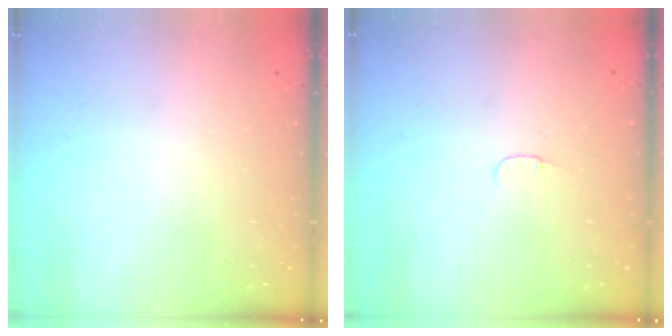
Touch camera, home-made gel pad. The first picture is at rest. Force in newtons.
{"total": 3.1, "press": 3.1, "slide": 0.3}